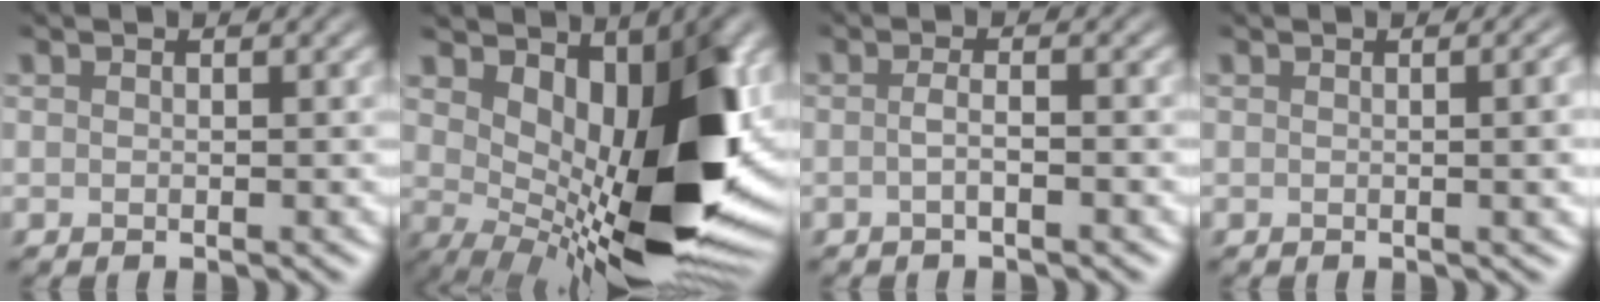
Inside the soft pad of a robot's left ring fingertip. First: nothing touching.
{"total": 13.1, "force": [2.3, 6.4, 11.2], "torque": [-0.145, -0.024, 0.049]}
{"total": 1.5, "force": [-0.4, 0.4, 1.4], "torque": [-0.024, 0.000, -0.013]}
{"total": 4.7, "force": [0.1, 1.9, 4.3], "torque": [-0.027, 0.010, -0.002]}